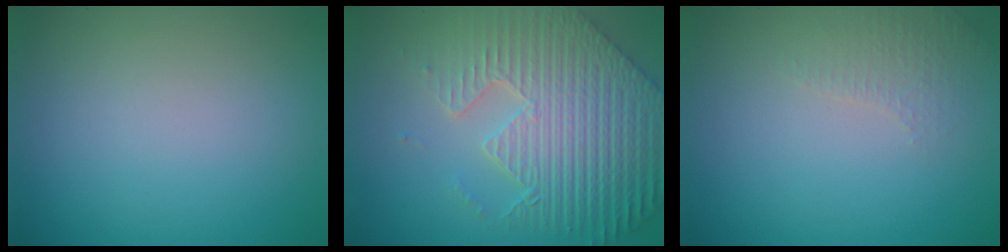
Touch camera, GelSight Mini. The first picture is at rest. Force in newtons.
{"total": 8.8, "press": 6.5, "slide": 6.0}
{"total": 1.6, "press": 1.6, "slide": 0.4}